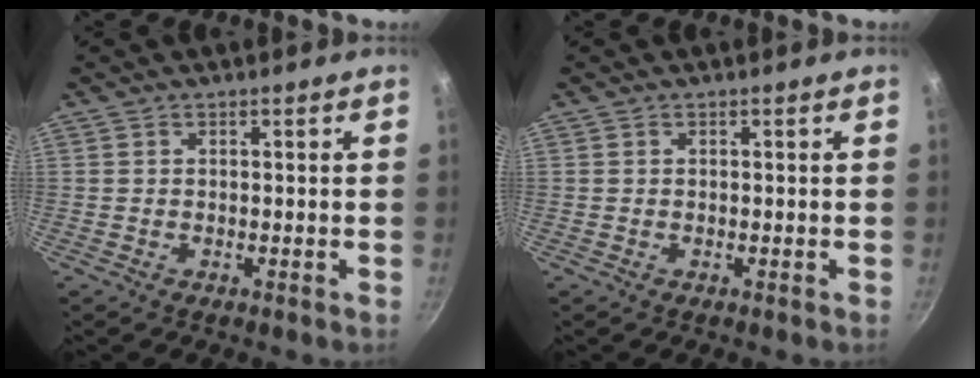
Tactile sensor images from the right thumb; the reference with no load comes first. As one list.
[{"total": 0.0}]